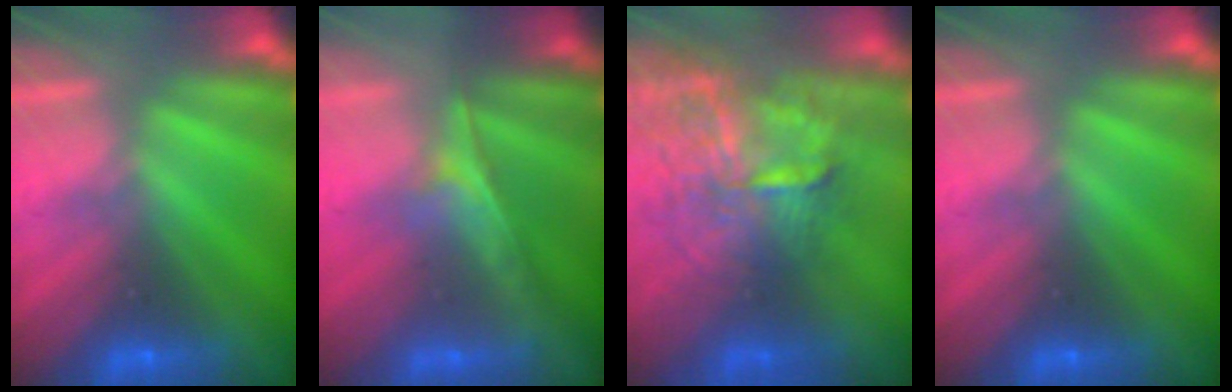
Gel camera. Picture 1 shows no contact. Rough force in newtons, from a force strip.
{"total": 1.9}
{"total": 7.2}
{"total": 0.0}